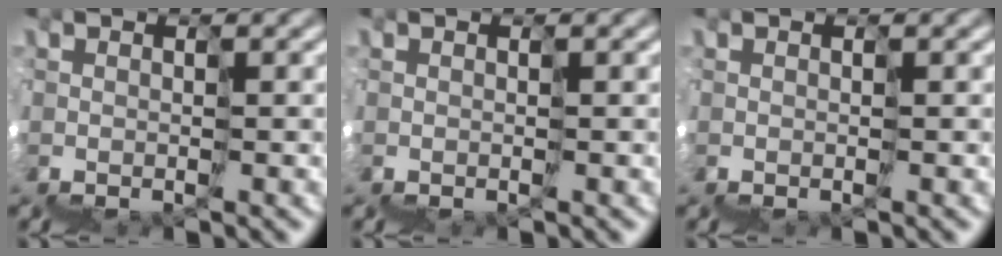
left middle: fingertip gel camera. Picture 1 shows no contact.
{"total": 0.0}
{"total": 0.0}